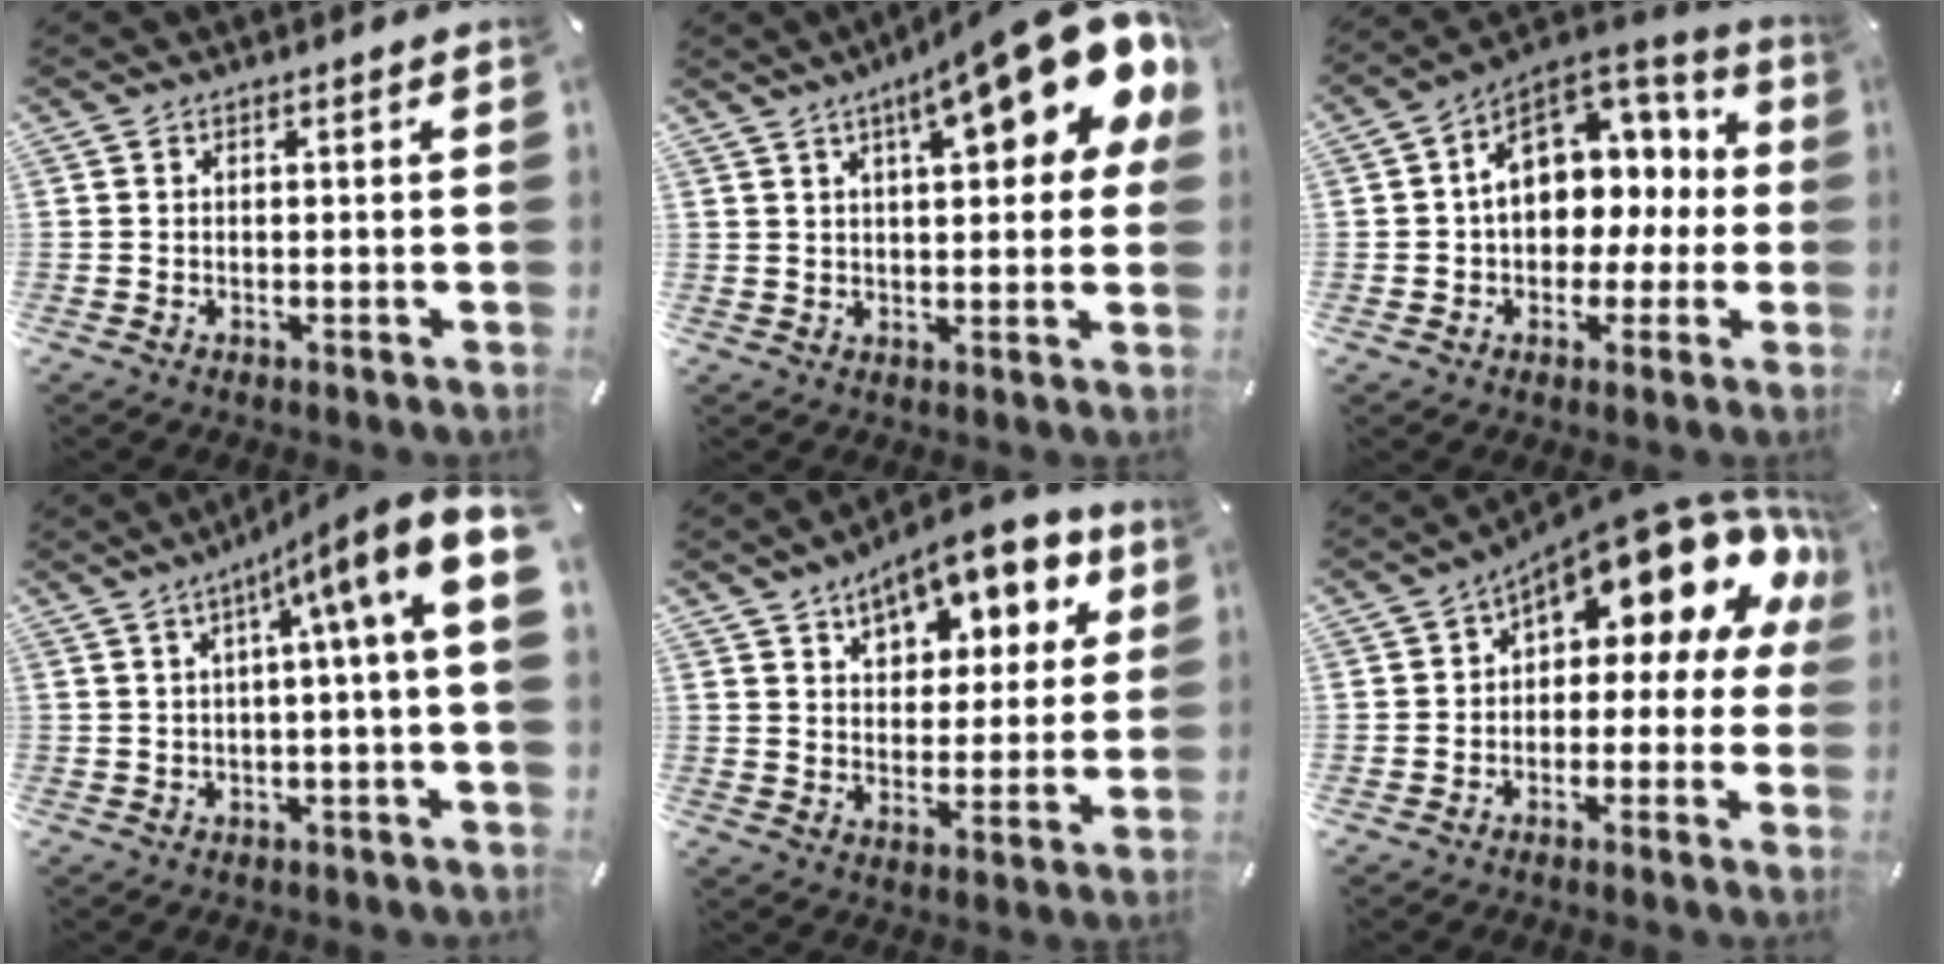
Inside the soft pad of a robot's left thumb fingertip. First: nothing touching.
{"total": 19.3, "force": [9.9, 6.2, 15.4], "torque": [-0.219, -0.050, 0.156]}
{"total": 13.5, "force": [2.0, 10.5, 8.3], "torque": [-0.123, -0.011, 0.040]}
{"total": 10.6, "force": [2.9, 0.2, 10.2], "torque": [-0.165, -0.031, 0.042]}
{"total": 12.8, "force": [8.6, 7.0, 6.3], "torque": [-0.092, -0.048, 0.151]}
{"total": 15.8, "force": [9.3, 6.8, 10.8], "torque": [-0.146, -0.074, 0.152]}